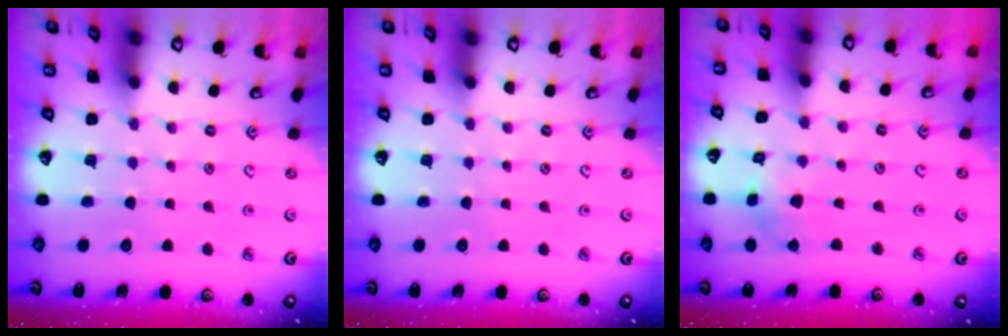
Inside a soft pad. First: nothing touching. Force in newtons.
{"total": 0.0}
{"total": 2.7, "press": 2.7, "slide": 0.2}